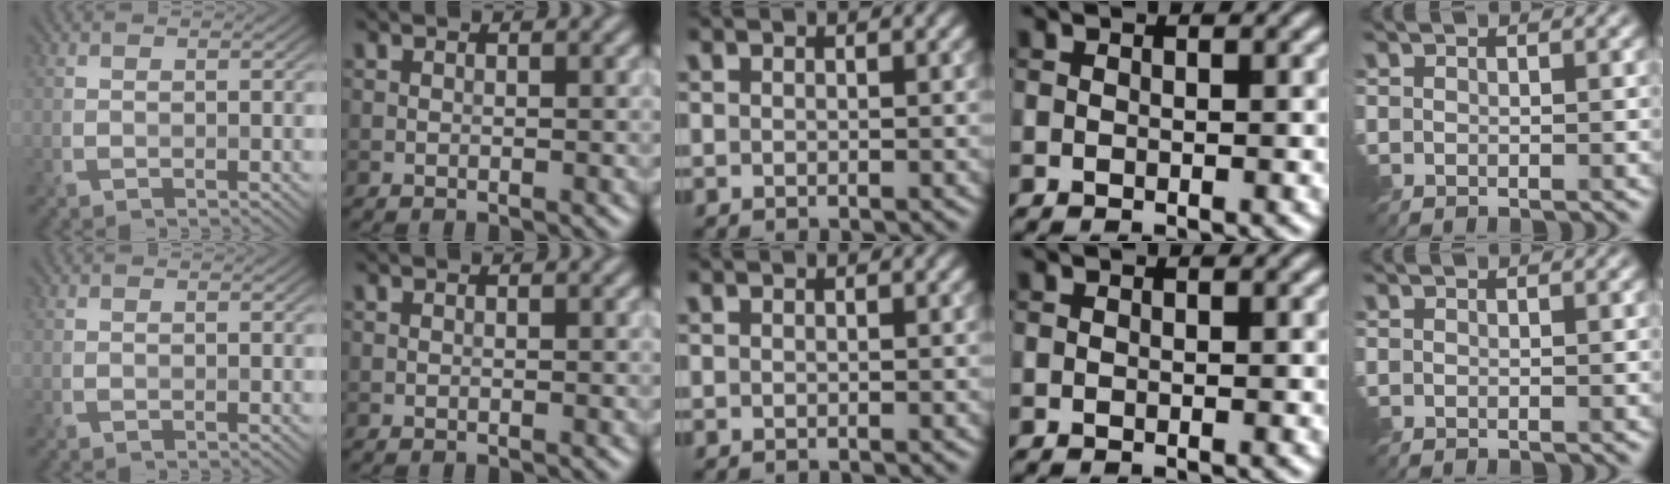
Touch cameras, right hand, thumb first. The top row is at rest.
{}